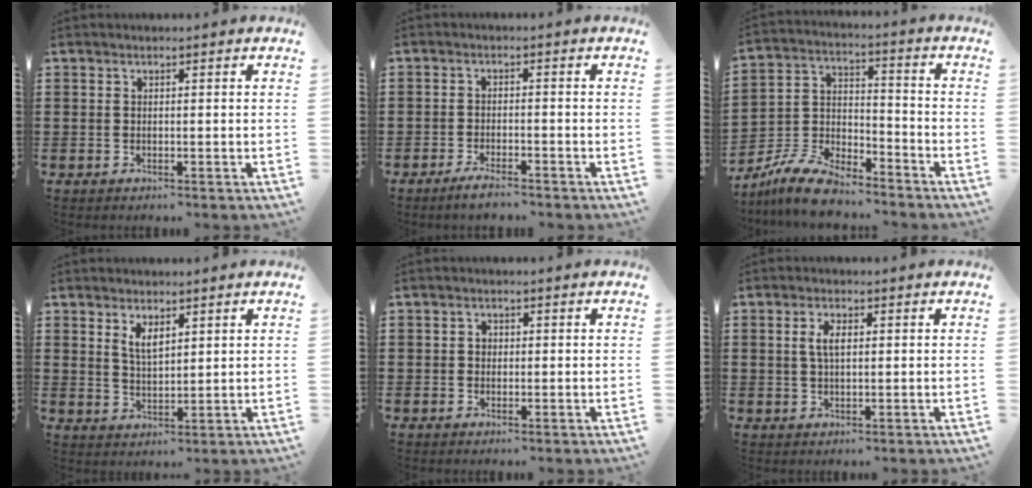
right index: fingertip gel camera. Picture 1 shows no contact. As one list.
[{"total": 2.4, "force": [-2.2, 0.2, 1.0], "torque": [-0.018, 0.005, -0.042]}, {"total": 8.6, "force": [-7.7, 2.2, 3.0], "torque": [-0.073, 0.016, -0.154]}, {"total": 3.2, "force": [2.1, 1.4, 2.1], "torque": [-0.045, 0.004, 0.037]}, {"total": 0.9, "force": [0.1, 0.8, 0.4], "torque": [-0.009, 0.005, 0.001]}, {"total": 3.2, "force": [0.6, 1.4, 2.8], "torque": [-0.058, 0.009, 0.008]}]